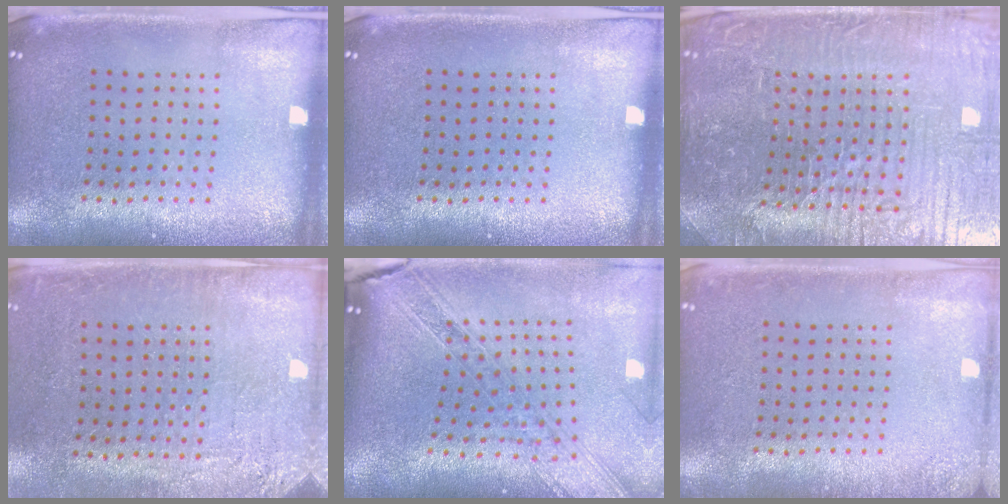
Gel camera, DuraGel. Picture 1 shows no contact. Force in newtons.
{"total": 0.0}
{"total": 5.5, "press": 5.3, "slide": 1.4}
{"total": 2.8, "press": 2.5, "slide": 1.1}
{"total": 2.6, "press": 2.2, "slide": 1.5}
{"total": 1.3, "press": 1.3, "slide": 0.2}